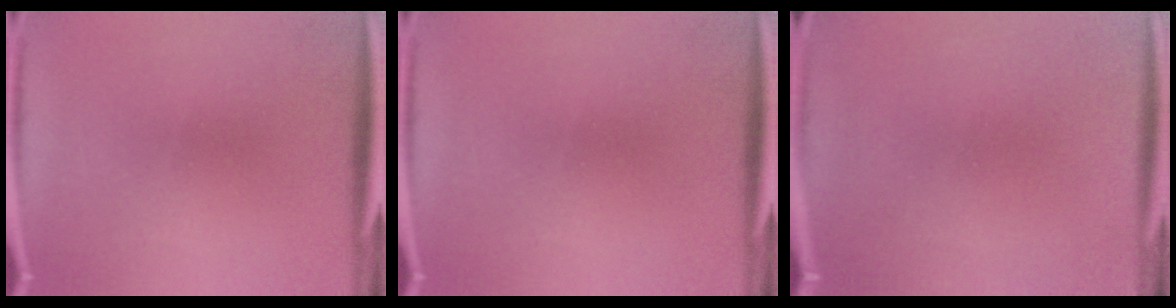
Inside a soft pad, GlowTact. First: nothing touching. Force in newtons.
{"total": 0.0}
{"total": 1.1}